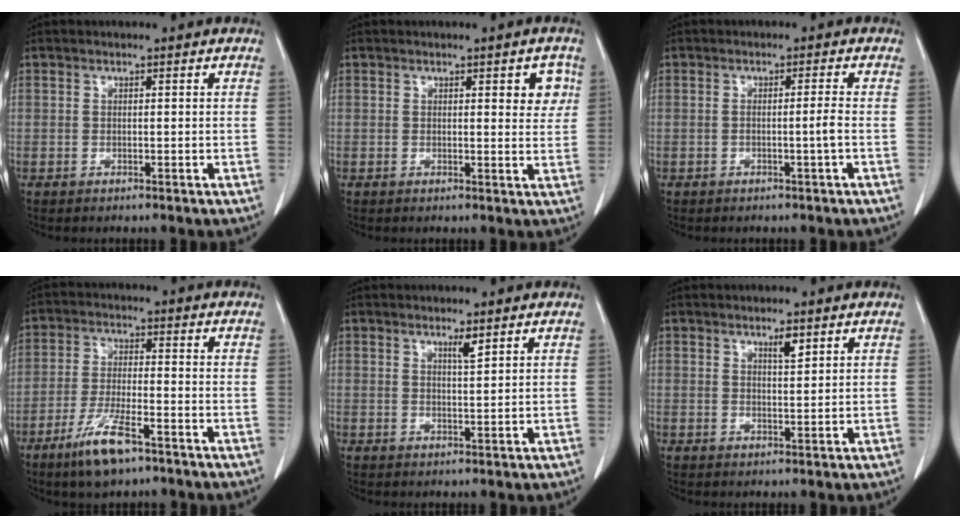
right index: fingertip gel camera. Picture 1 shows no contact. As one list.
[{"total": 3.8, "force": [1.4, 1.4, 3.2], "torque": [-0.033, 0.000, 0.013]}, {"total": 1.8, "force": [-0.5, -0.6, 1.6], "torque": [-0.025, 0.000, -0.007]}, {"total": 8.1, "force": [-5.3, 1.5, 6.0], "torque": [-0.124, -0.014, -0.094]}, {"total": 2.0, "force": [1.3, 0.0, 1.4], "torque": [-0.030, -0.005, 0.023]}, {"total": 2.2, "force": [1.5, 0.3, 1.7], "torque": [-0.033, -0.004, 0.025]}]